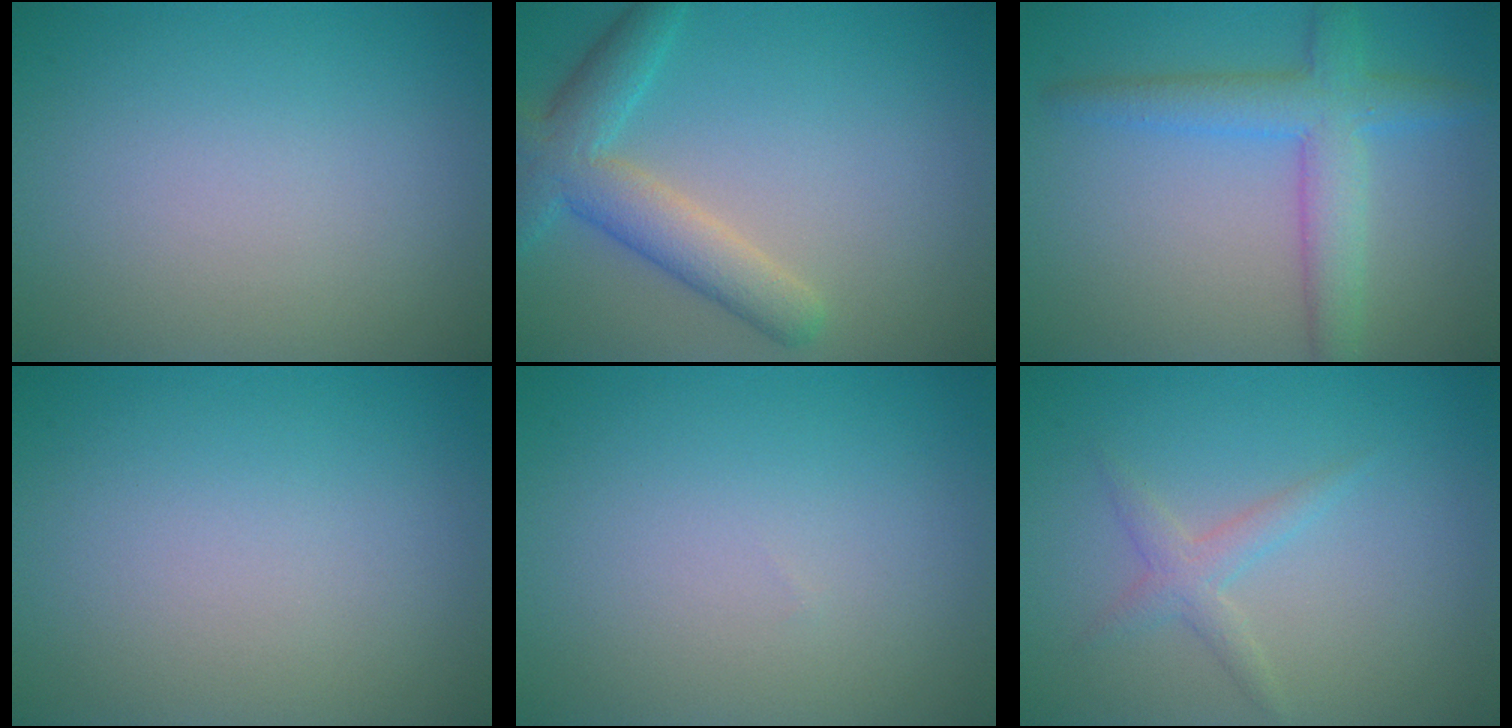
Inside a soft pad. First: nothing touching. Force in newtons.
{"total": 5.0, "press": 5.0, "slide": 0.3}
{"total": 4.8, "press": 4.8, "slide": 0.1}
{"total": 0.0}
{"total": 0.0}
{"total": 1.8, "press": 1.8, "slide": 0.1}